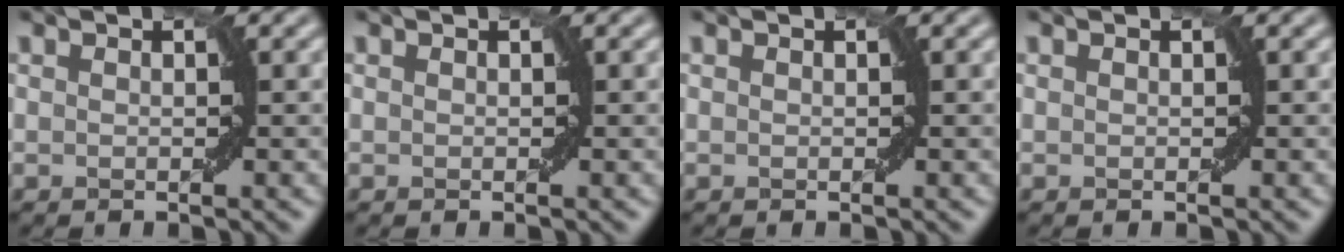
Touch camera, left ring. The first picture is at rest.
{"total": 0.0}
{"total": 0.0}
{"total": 0.0}